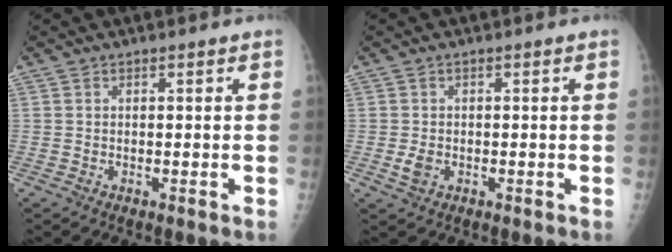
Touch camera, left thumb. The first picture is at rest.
{"total": 2.2, "force": [-0.4, 1.6, 1.4], "torque": [-0.024, -0.002, -0.007]}